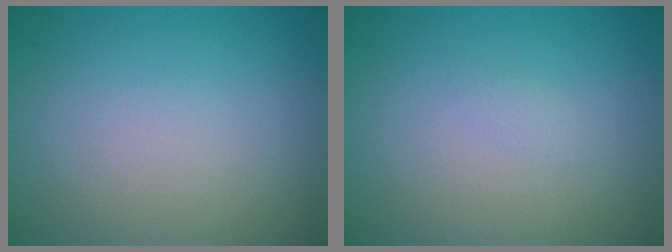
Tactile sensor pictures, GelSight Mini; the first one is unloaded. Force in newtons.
{"total": 0.5, "press": 0.5, "slide": 0.1}